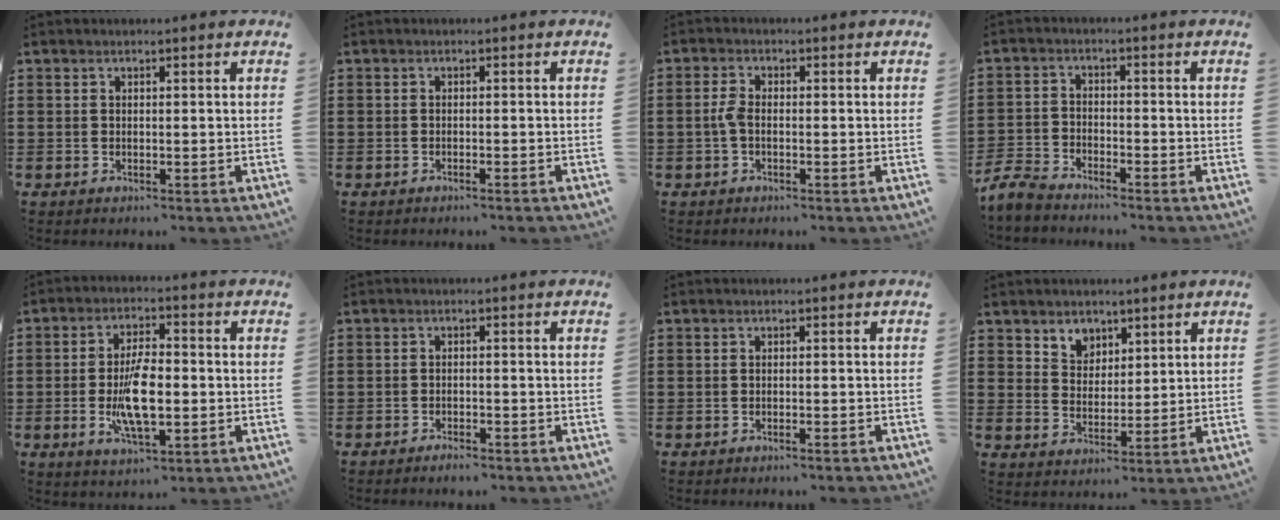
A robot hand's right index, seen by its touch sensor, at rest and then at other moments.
{"total": 0.7, "force": [-0.7, 0.0, 0.2], "torque": [-0.005, -0.001, -0.014]}
{"total": 2.6, "force": [-0.6, 1.2, 2.2], "torque": [-0.066, -0.005, -0.018]}
{"total": 4.0, "force": [-3.9, 0.5, 0.6], "torque": [-0.035, -0.006, -0.086]}
{"total": 9.4, "force": [-1.6, 3.7, 8.5], "torque": [-0.176, -0.006, -0.031]}
{"total": 1.3, "force": [-1.3, 0.1, 0.2], "torque": [-0.008, 0.001, -0.025]}
{"total": 0.8, "force": [-0.8, -0.1, 0.2], "torque": [-0.005, 0.001, -0.017]}
{"total": 4.1, "force": [3.0, 2.8, 0.0], "torque": [-0.017, 0.005, 0.057]}